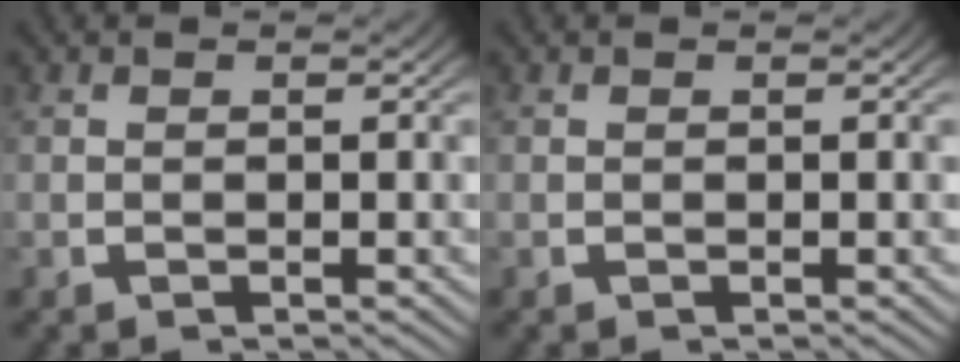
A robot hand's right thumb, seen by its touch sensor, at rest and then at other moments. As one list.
[{"total": 0.0}]